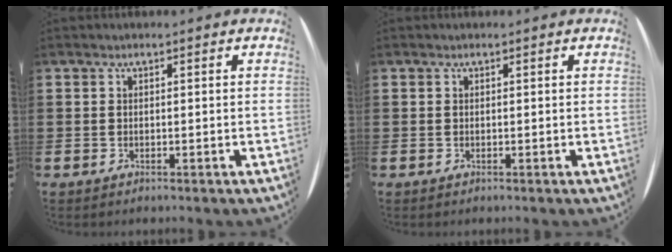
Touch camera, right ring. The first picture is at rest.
{"total": 0.0}